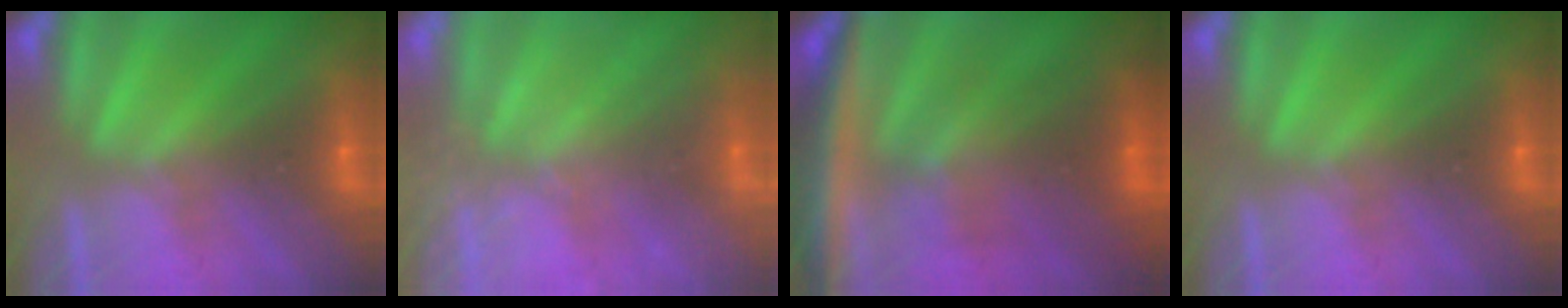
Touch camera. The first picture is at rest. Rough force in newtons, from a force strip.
{"total": 2.4}
{"total": 5.6}
{"total": 0.0}